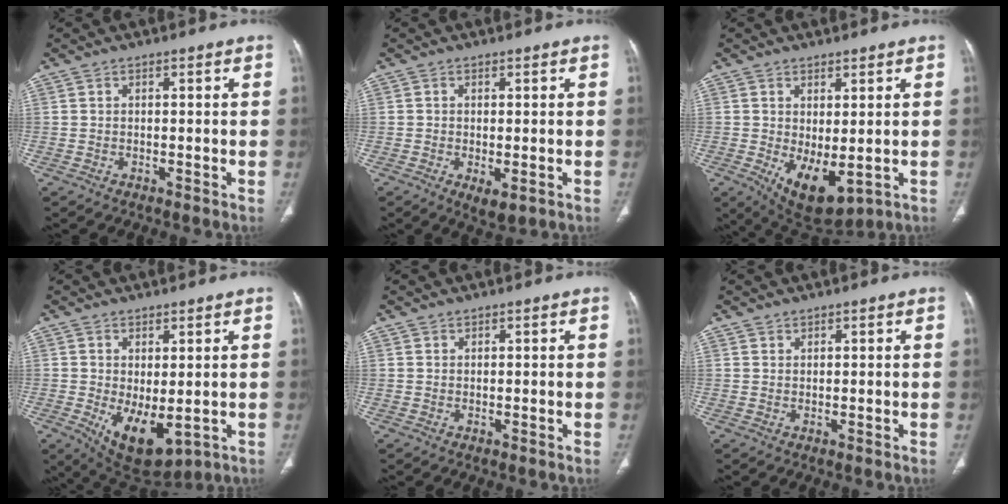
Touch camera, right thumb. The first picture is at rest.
{"total": 3.5, "force": [-1.1, 1.5, 2.9], "torque": [-0.047, -0.010, -0.010]}
{"total": 9.0, "force": [-1.3, 4.4, 7.7], "torque": [-0.113, -0.016, 0.003]}
{"total": 9.5, "force": [-1.5, 4.8, 8.1], "torque": [-0.119, -0.017, 0.002]}
{"total": 0.6, "force": [0.5, 0.3, -0.1], "torque": [0.006, -0.003, 0.007]}
{"total": 0.9, "force": [0.8, 0.4, -0.1], "torque": [0.012, -0.005, 0.010]}